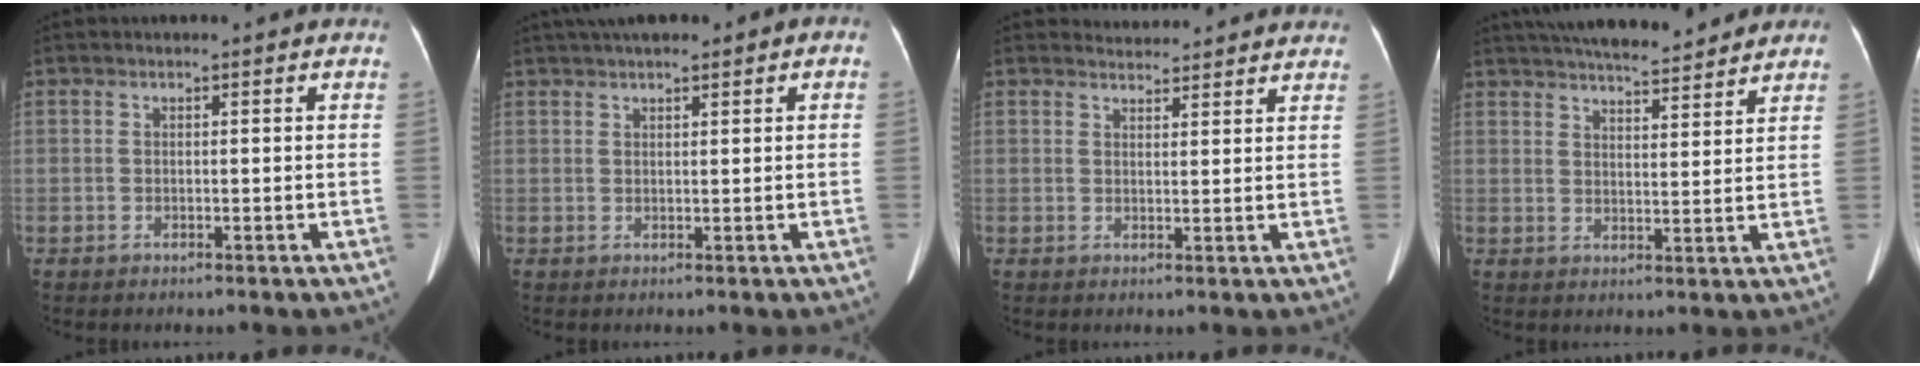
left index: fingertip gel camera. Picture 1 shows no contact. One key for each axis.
{"total": 6.0, "fx": 3.6, "fy": 1.7, "fz": 4.5, "tx": -0.078, "ty": 0.028, "tz": 0.054}
{"total": 5.7, "fx": 5.6, "fy": 1.0, "fz": 0.6, "tx": -0.008, "ty": 0.018, "tz": 0.060}
{"total": 15.4, "fx": 13.6, "fy": 2.7, "fz": 6.6, "tx": -0.112, "ty": 0.021, "tz": 0.197}